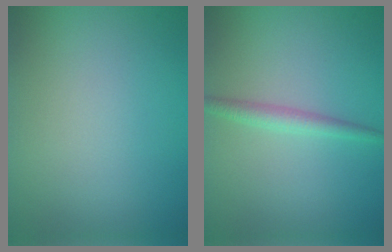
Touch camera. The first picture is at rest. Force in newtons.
{"total": 1.7, "press": 1.7, "slide": 0.0}